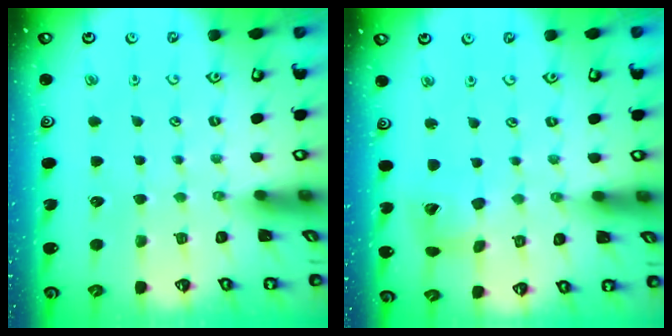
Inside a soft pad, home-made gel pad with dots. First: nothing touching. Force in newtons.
{"total": 9.2, "press": 9.1, "slide": 1.2}